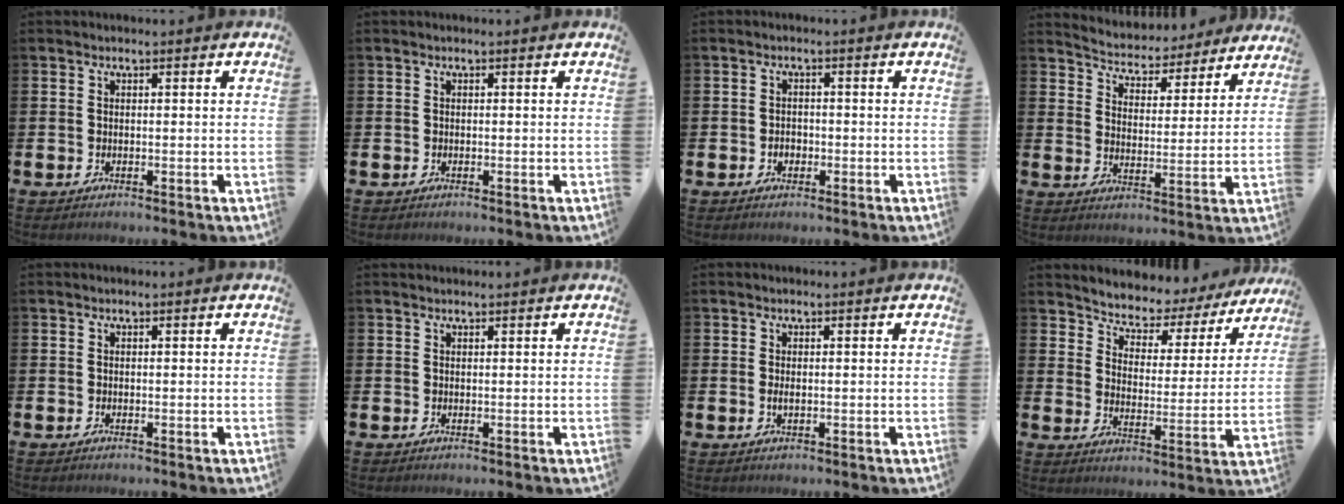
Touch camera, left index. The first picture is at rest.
{"total": 0.0}
{"total": 1.6, "force": [-0.5, 1.3, 0.7], "torque": [-0.011, 0.003, -0.013]}
{"total": 5.0, "force": [4.8, 1.4, 0.0], "torque": [-0.022, -0.046, 0.077]}
{"total": 0.0}
{"total": 0.6, "force": [0.6, 0.1, 0.0], "torque": [0.013, -0.005, 0.008]}
{"total": 0.8, "force": [0.1, 0.3, 0.8], "torque": [-0.009, 0.000, 0.000]}
{"total": 4.9, "force": [4.6, 1.8, 0.0], "torque": [-0.031, -0.042, 0.072]}